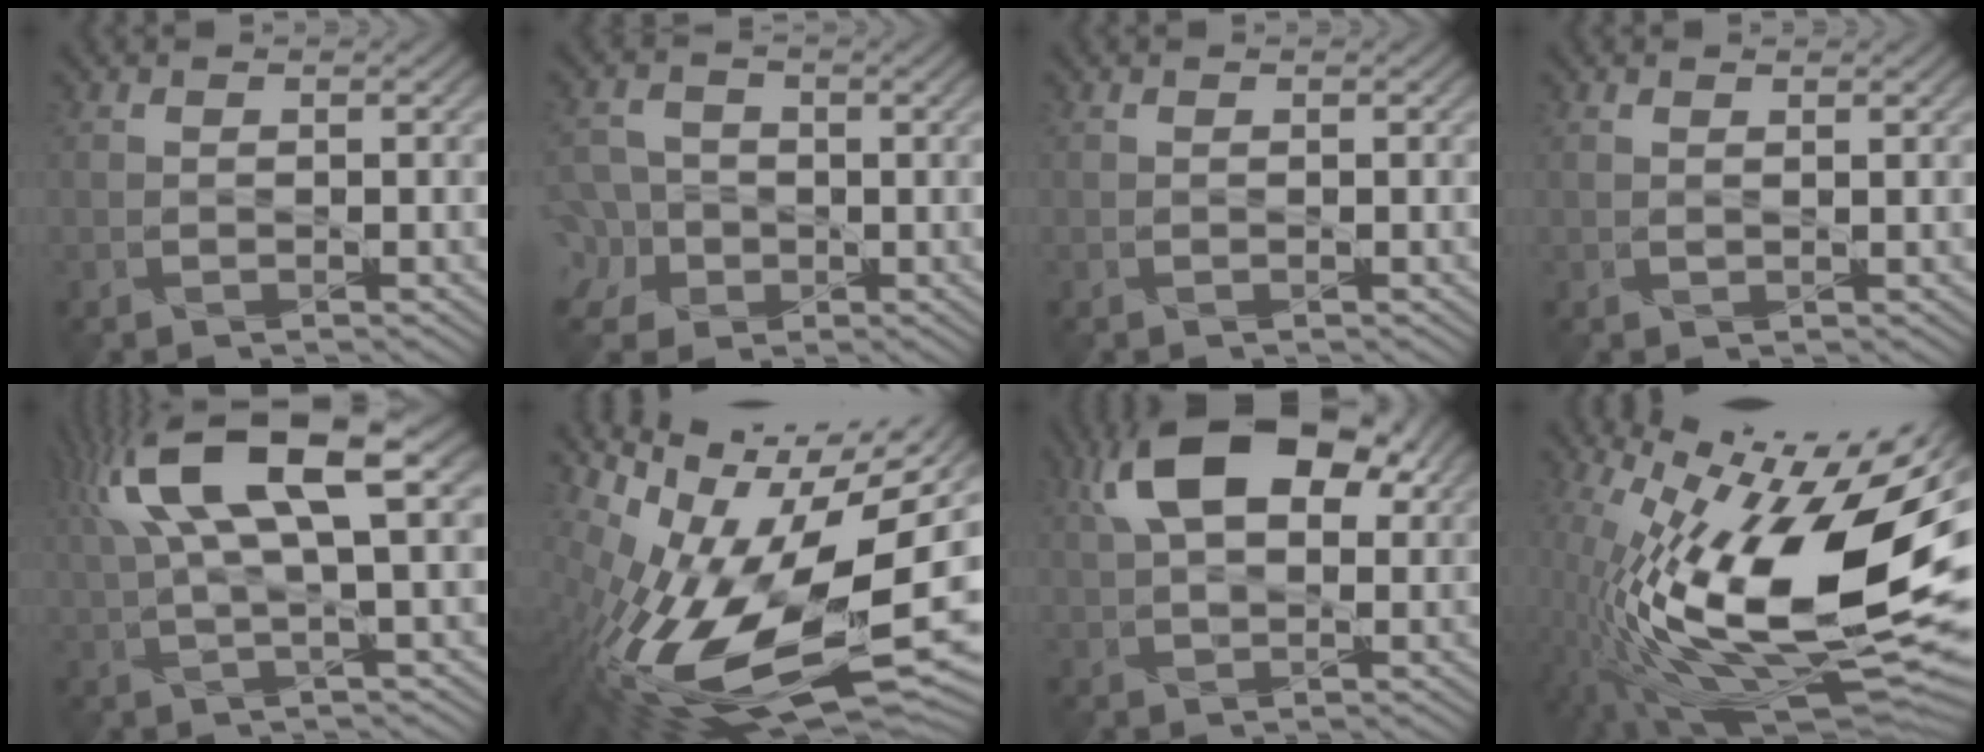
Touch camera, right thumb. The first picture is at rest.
{"total": 5.3, "force": [-1.3, 4.6, 2.1], "torque": [-0.054, -0.002, -0.039]}
{"total": 0.0}
{"total": 0.7, "force": [0.7, -0.1, 0.0], "torque": [0.000, 0.002, 0.010]}
{"total": 14.0, "force": [5.7, 3.6, 12.2], "torque": [-0.251, 0.021, 0.107]}
{"total": 17.8, "force": [-2.0, 7.7, 16.0], "torque": [-0.290, -0.015, -0.028]}
{"total": 13.7, "force": [5.6, 7.1, 10.3], "torque": [-0.190, 0.026, 0.080]}
{"total": 20.6, "force": [0.2, 7.1, 19.4], "torque": [-0.338, -0.015, -0.002]}